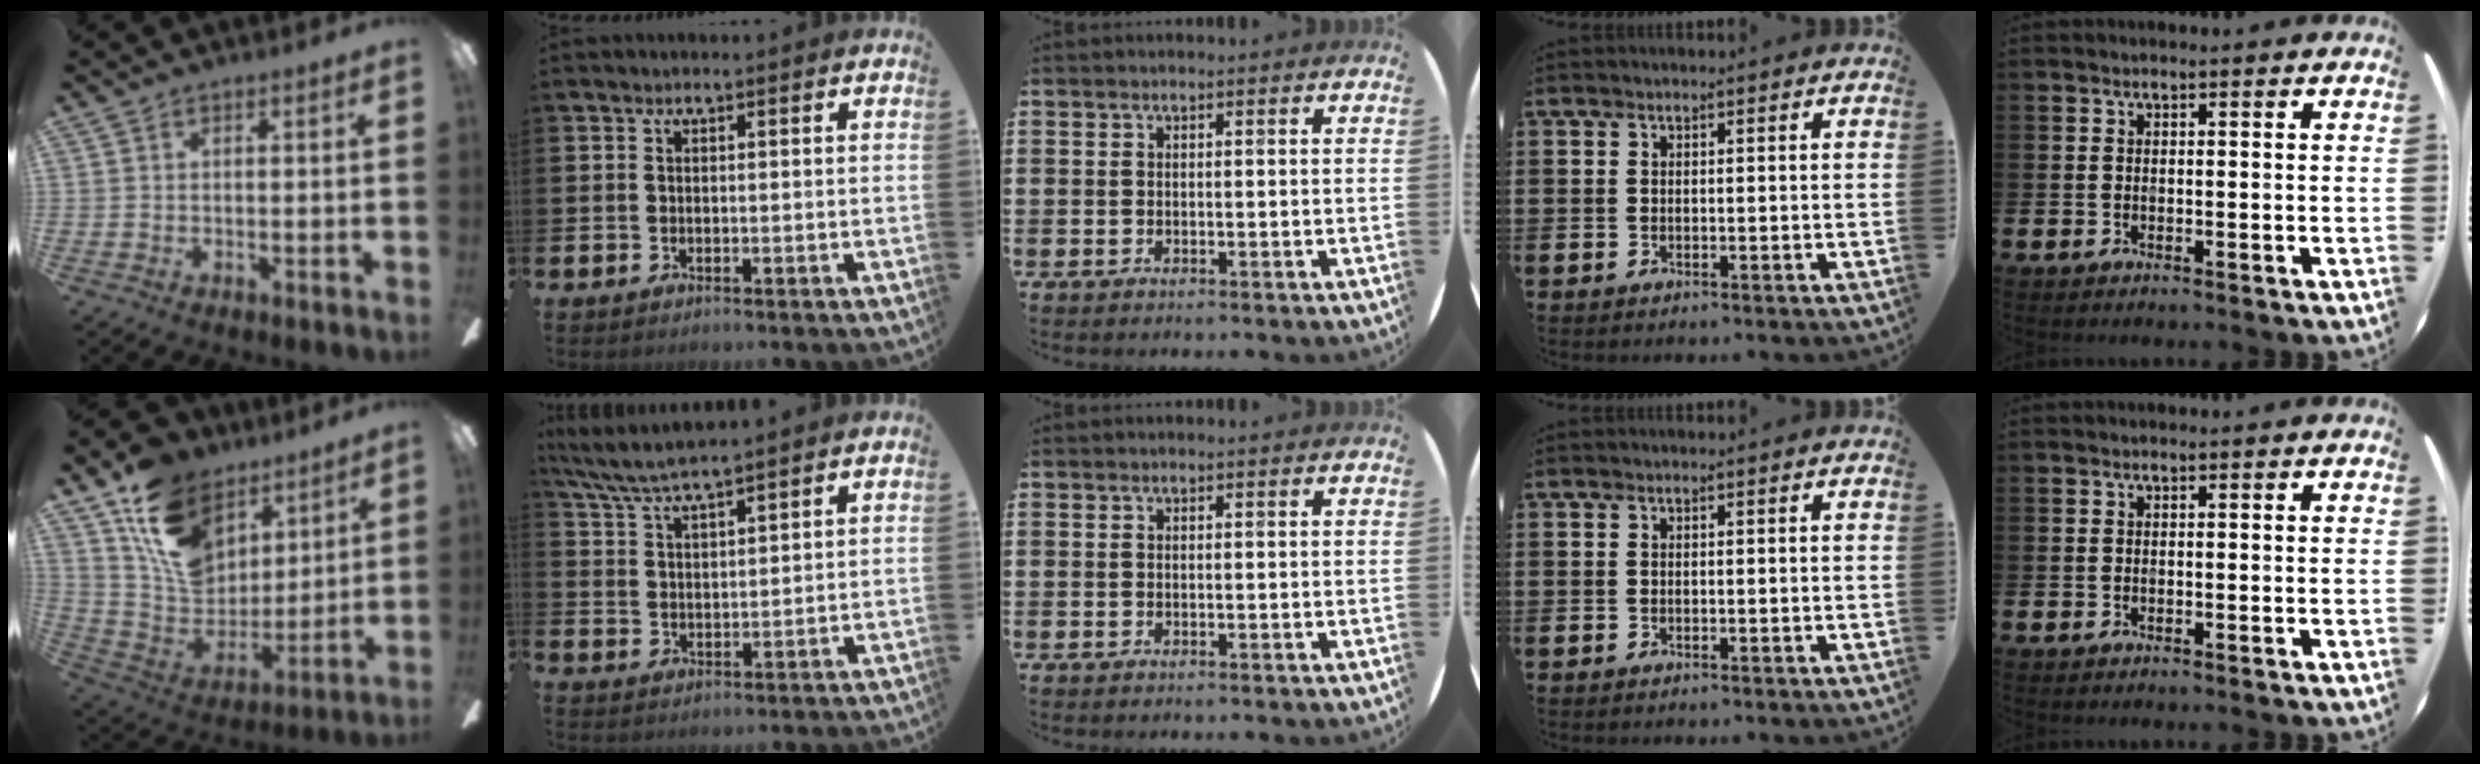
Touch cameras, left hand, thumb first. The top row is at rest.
{"thumb": {"total": 17.7, "force": [9.9, 12.1, 8.3], "torque": [-0.151, -0.051, 0.195]}, "index": {"total": 5.6, "force": [5.3, 0.2, 1.8], "torque": [-0.057, -0.021, 0.096]}}